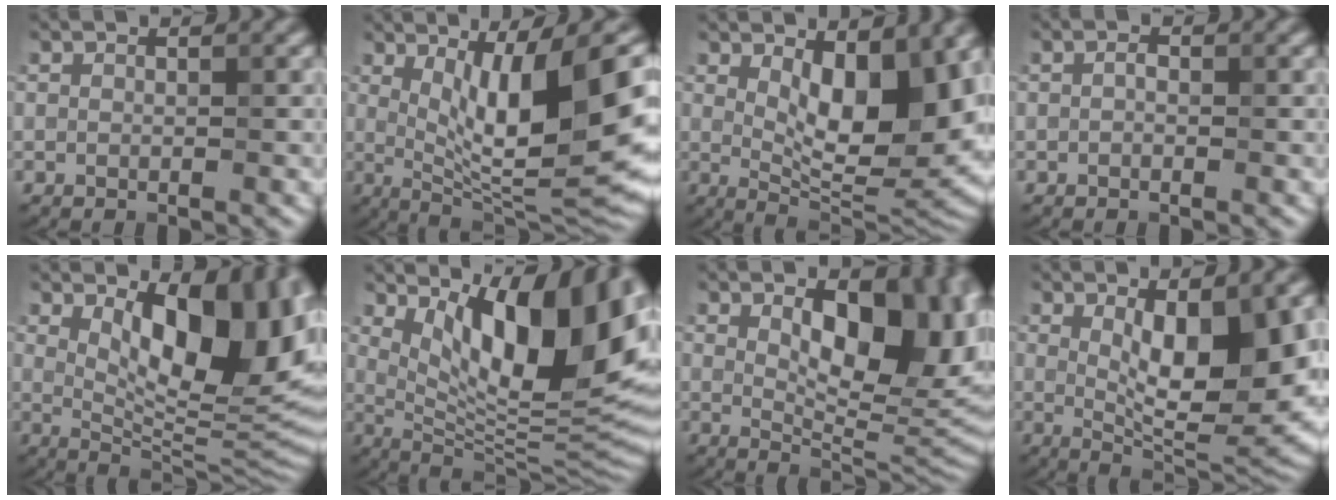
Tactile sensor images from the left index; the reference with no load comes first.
{"total": 12.3, "force": [1.8, 3.2, 11.8], "torque": [-0.175, -0.007, 0.035]}
{"total": 10.8, "force": [2.4, 4.5, 9.5], "torque": [-0.126, -0.006, 0.039]}
{"total": 0.7, "force": [-0.1, 0.4, 0.5], "torque": [-0.009, 0.001, -0.003]}
{"total": 13.0, "force": [4.0, 5.4, 11.2], "torque": [-0.136, -0.005, 0.064]}
{"total": 14.0, "force": [5.4, 4.8, 12.1], "torque": [-0.152, -0.009, 0.092]}
{"total": 11.2, "force": [2.8, 5.0, 9.7], "torque": [-0.117, -0.001, 0.046]}
{"total": 11.0, "force": [1.7, 3.7, 10.3], "torque": [-0.145, -0.009, 0.032]}